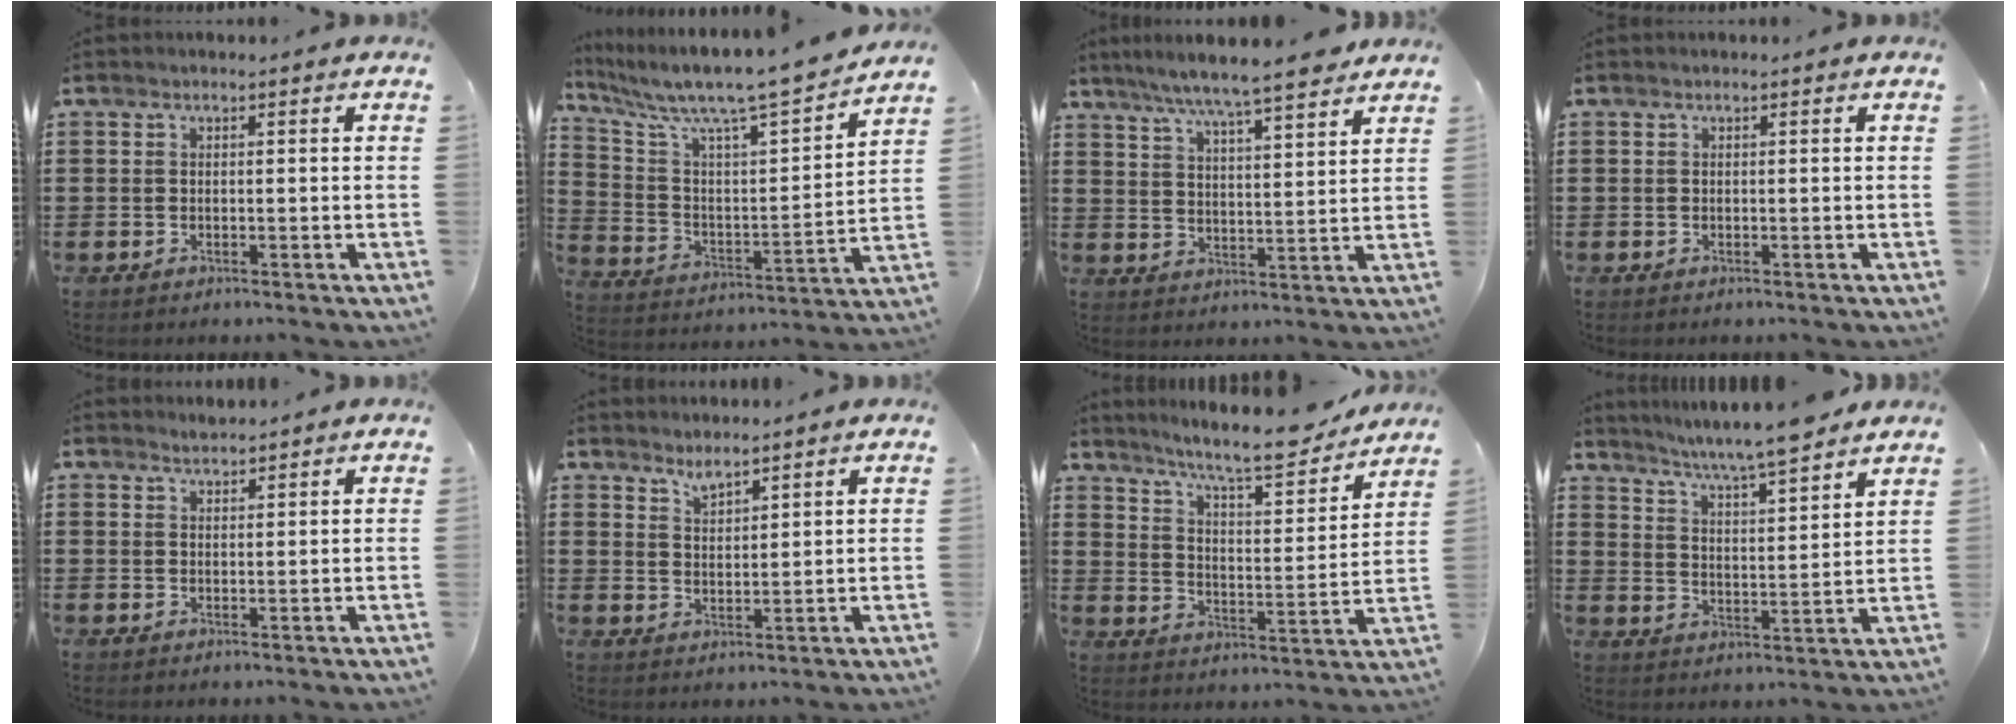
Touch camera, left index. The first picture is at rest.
{"total": 8.5, "force": [7.6, 0.2, 3.9], "torque": [-0.111, -0.065, 0.121]}
{"total": 6.9, "force": [6.2, -0.2, 3.2], "torque": [-0.084, -0.030, 0.105]}
{"total": 0.0}
{"total": 1.3, "force": [1.3, 0.0, 0.0], "torque": [-0.002, 0.001, 0.025]}
{"total": 2.4, "force": [2.4, 0.1, 0.3], "torque": [-0.011, -0.004, 0.045]}
{"total": 10.1, "force": [8.9, 0.8, 4.7], "torque": [-0.099, -0.059, 0.146]}
{"total": 6.2, "force": [5.8, -0.8, 1.9], "torque": [-0.061, -0.043, 0.096]}